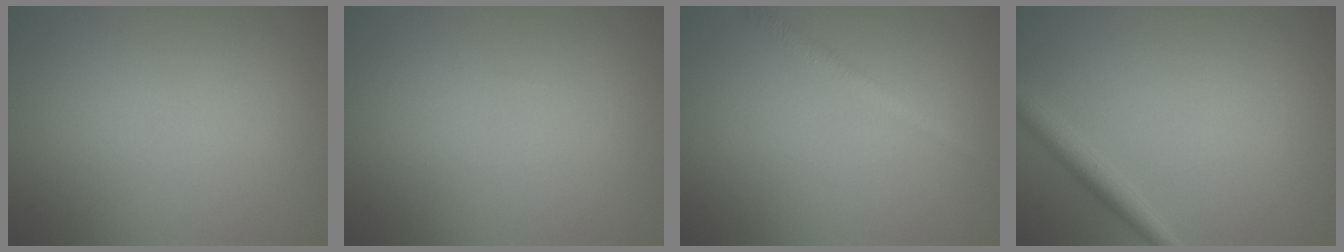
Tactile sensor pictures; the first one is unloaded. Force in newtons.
{"total": 0.0}
{"total": 1.3, "press": 1.3, "slide": 0.1}
{"total": 2.0, "press": 2.0, "slide": 0.1}